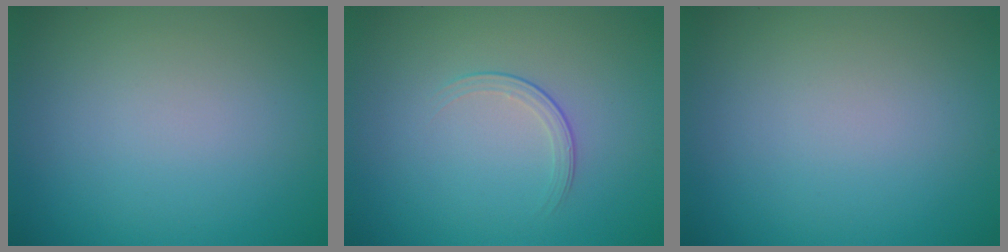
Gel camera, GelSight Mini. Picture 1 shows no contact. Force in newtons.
{"total": 1.5, "press": 0.7, "slide": 1.4}
{"total": 0.0}